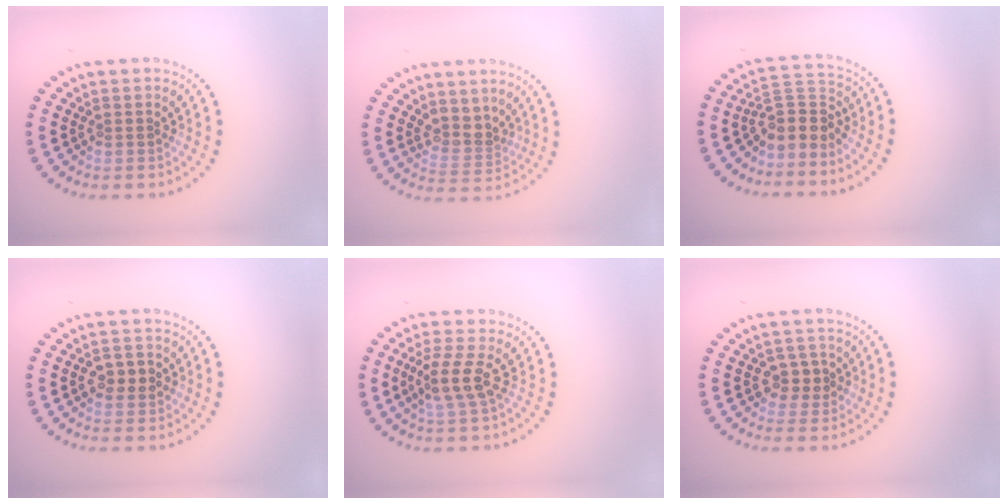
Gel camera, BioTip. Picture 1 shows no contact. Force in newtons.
{"total": 2.7, "press": 2.1, "slide": 1.7}
{"total": 3.2, "press": 2.4, "slide": 2.1}
{"total": 2.4, "press": 2.3, "slide": 0.3}
{"total": 3.1, "press": 2.8, "slide": 1.4}
{"total": 2.4, "press": 2.2, "slide": 0.8}